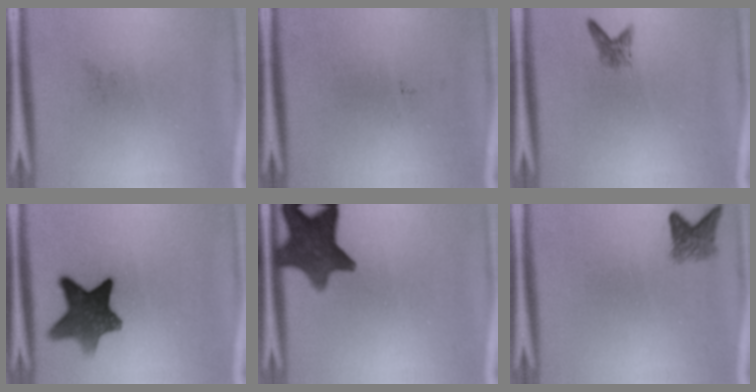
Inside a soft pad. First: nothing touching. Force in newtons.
{"total": 0.0}
{"total": 1.6}
{"total": 10.7}
{"total": 11.2}
{"total": 2.8}